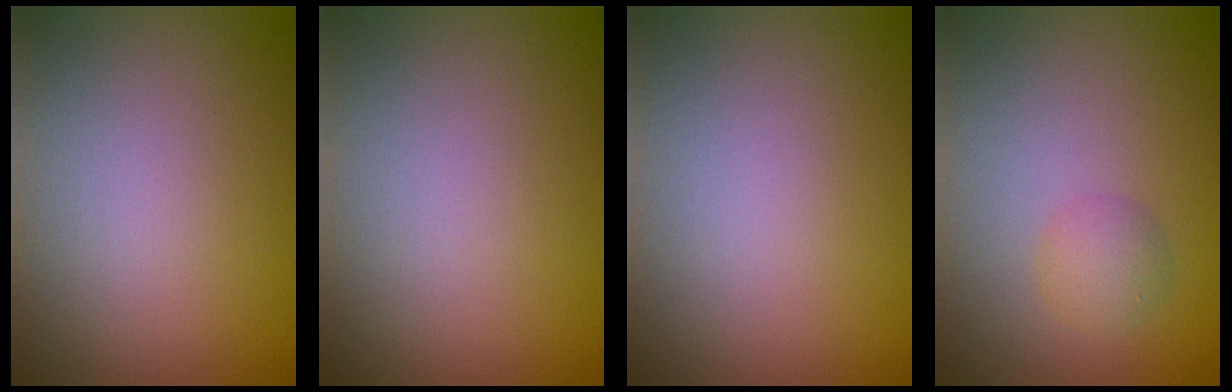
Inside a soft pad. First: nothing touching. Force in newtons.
{"total": 0.0}
{"total": 0.0}
{"total": 1.8, "press": 1.8, "slide": 0.0}